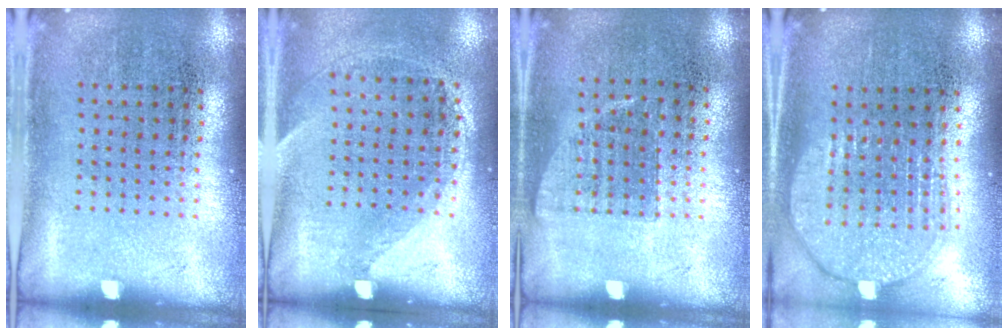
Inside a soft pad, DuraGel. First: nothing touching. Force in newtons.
{"total": 1.4, "press": 0.9, "slide": 1.0}
{"total": 0.7, "press": 0.6, "slide": 0.2}
{"total": 2.0, "press": 1.6, "slide": 1.1}